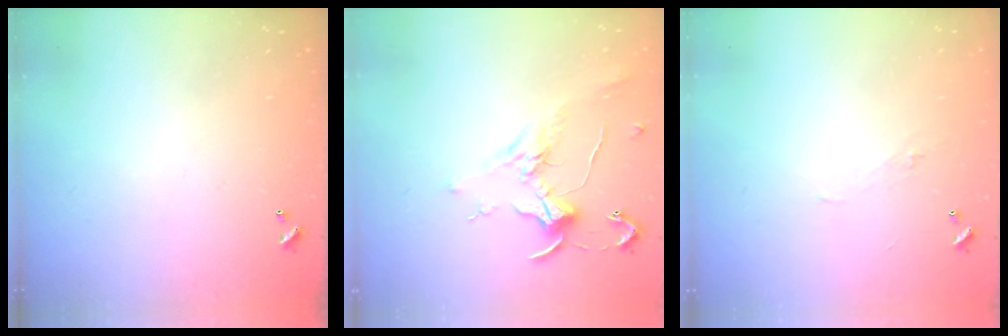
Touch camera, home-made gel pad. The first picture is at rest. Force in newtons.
{"total": 0.7, "press": 0.3, "slide": 0.7}
{"total": 2.0, "press": 1.9, "slide": 0.5}